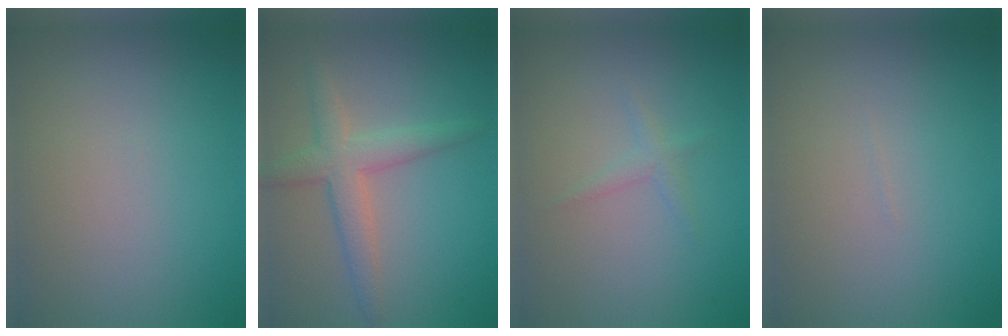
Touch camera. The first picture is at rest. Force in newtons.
{"total": 3.6, "press": 3.6, "slide": 0.1}
{"total": 1.0, "press": 1.0, "slide": 0.1}
{"total": 0.0}